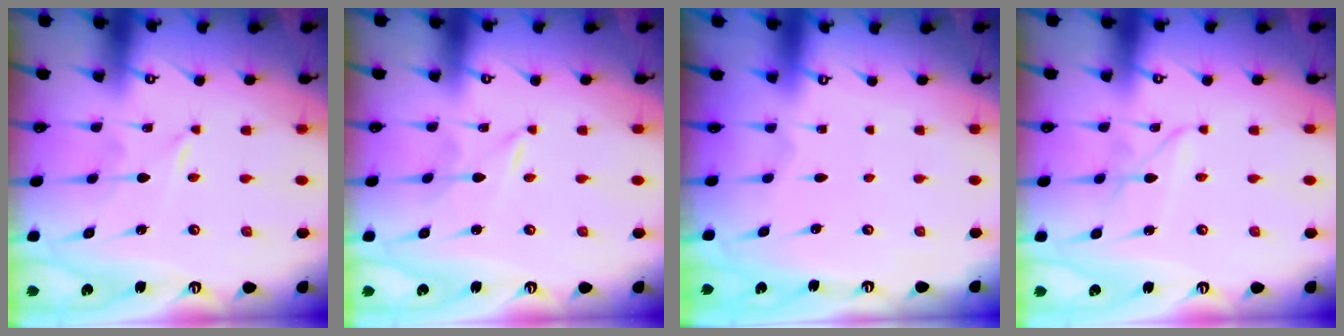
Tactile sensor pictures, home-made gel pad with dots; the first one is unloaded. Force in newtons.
{"total": 0.0}
{"total": 0.0}
{"total": 2.5, "press": 2.4, "slide": 0.3}